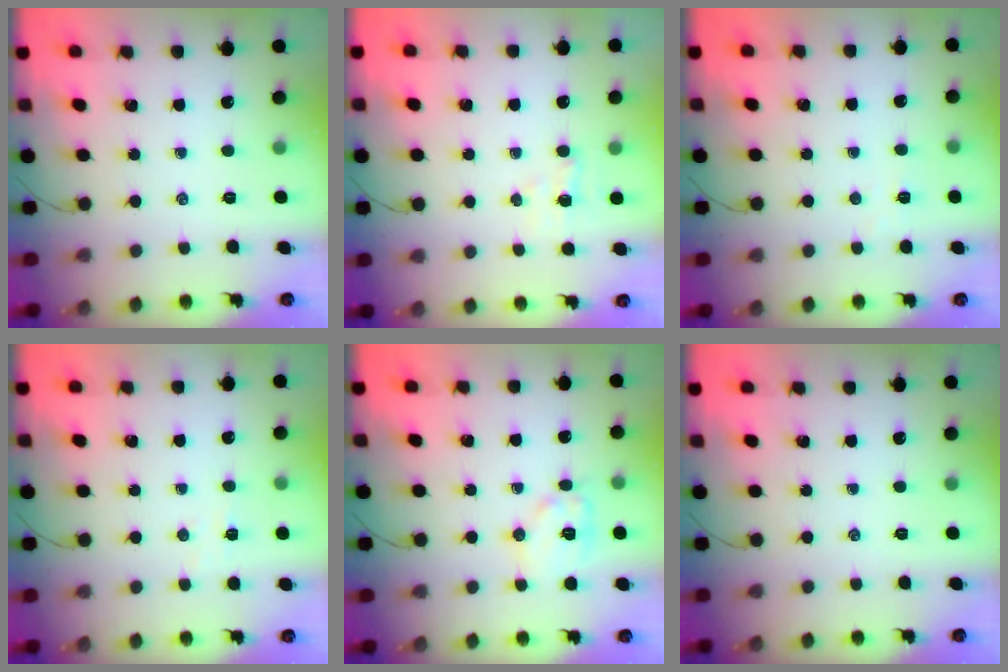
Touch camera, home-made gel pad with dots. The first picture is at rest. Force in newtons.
{"total": 3.5, "press": 3.4, "slide": 0.8}
{"total": 2.6, "press": 2.4, "slide": 0.8}
{"total": 3.2, "press": 3.0, "slide": 1.1}
{"total": 9.4, "press": 9.4, "slide": 0.4}
{"total": 0.0}